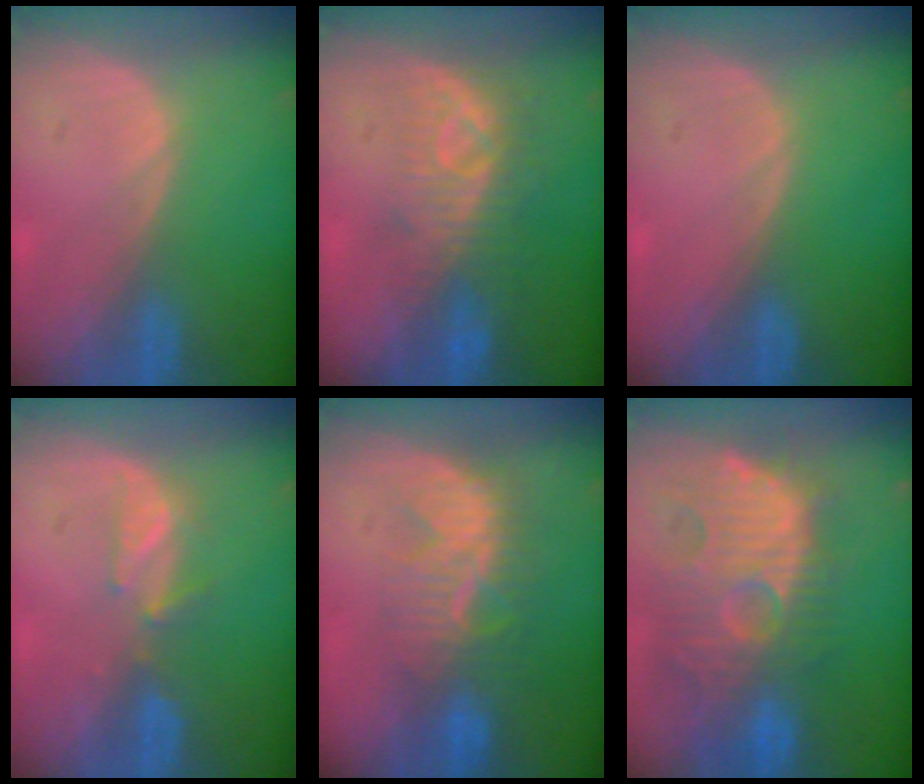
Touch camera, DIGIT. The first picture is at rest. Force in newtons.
{"total": 8.1, "press": 7.5, "slide": 3.2}
{"total": 0.0}
{"total": 3.0, "press": 2.9, "slide": 0.8}
{"total": 8.3, "press": 7.9, "slide": 2.3}
{"total": 13.3, "press": 12.4, "slide": 4.9}